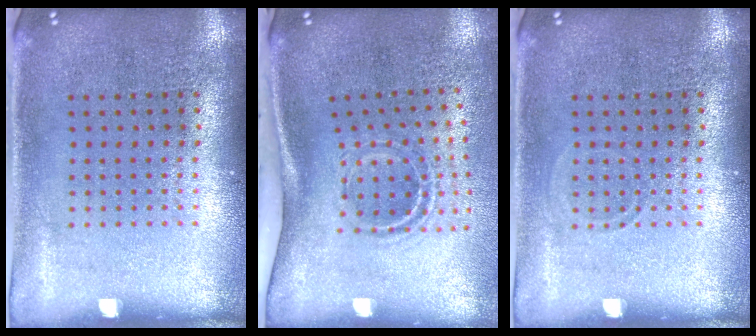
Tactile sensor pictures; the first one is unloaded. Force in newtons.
{"total": 2.1, "press": 1.2, "slide": 1.7}
{"total": 0.6, "press": 0.5, "slide": 0.2}